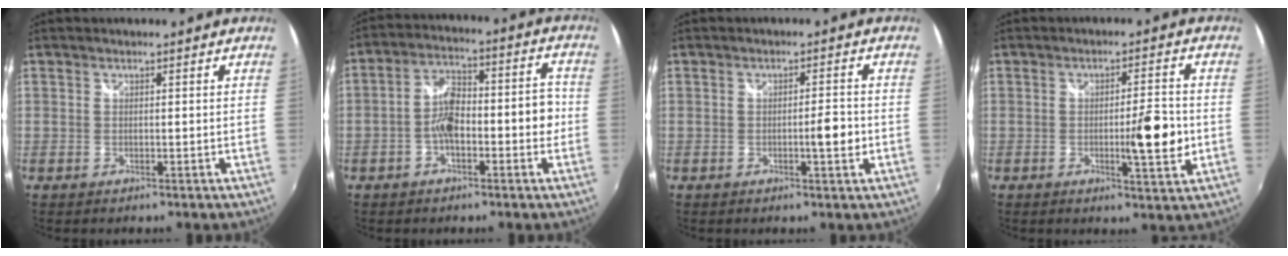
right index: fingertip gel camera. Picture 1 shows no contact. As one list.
[{"total": 9.0, "force": [-2.6, 3.8, 7.8], "torque": [-0.140, 0.029, -0.039]}, {"total": 3.5, "force": [-0.7, 0.5, 3.4], "torque": [-0.053, 0.004, -0.009]}, {"total": 7.5, "force": [-1.1, 1.1, 7.4], "torque": [-0.110, -0.001, -0.011]}]